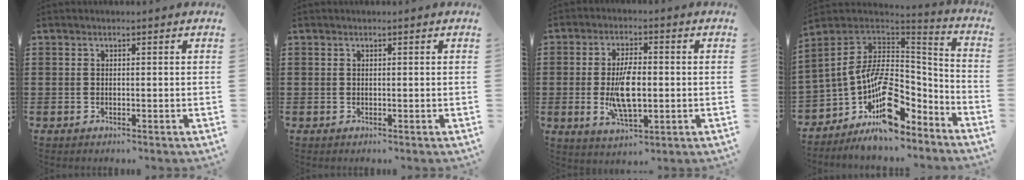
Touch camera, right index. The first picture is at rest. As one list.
[{"total": 0.0}, {"total": 8.7, "force": [-0.8, 3.6, 7.9], "torque": [-0.164, -0.004, -0.017]}, {"total": 12.9, "force": [-5.3, 7.4, 9.2], "torque": [-0.169, -0.003, -0.104]}]